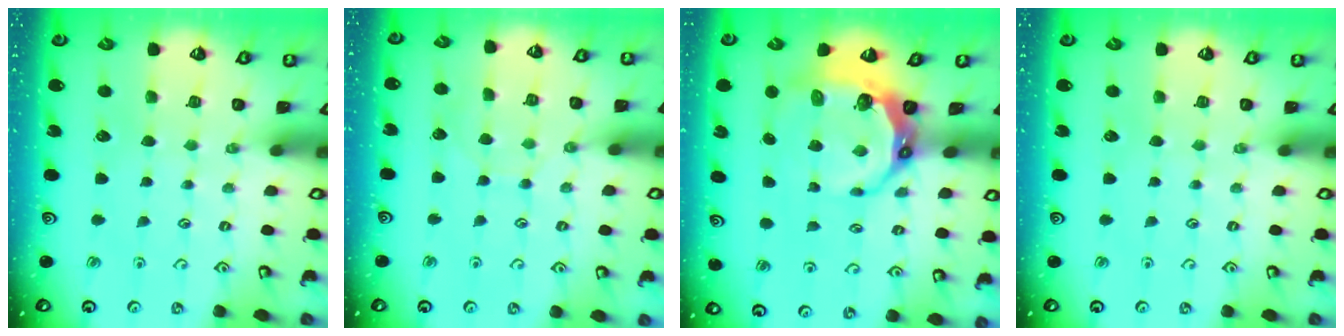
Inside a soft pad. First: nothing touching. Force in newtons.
{"total": 2.8, "press": 2.8, "slide": 0.3}
{"total": 9.5, "press": 8.6, "slide": 4.0}
{"total": 0.0}